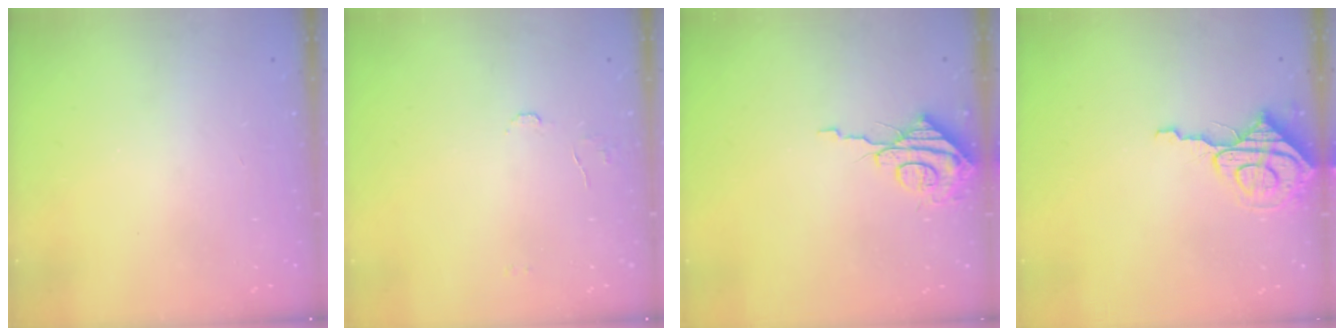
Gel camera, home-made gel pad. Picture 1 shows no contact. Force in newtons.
{"total": 5.2, "press": 5.2, "slide": 0.4}
{"total": 9.1, "press": 9.1, "slide": 0.7}
{"total": 7.9, "press": 7.9, "slide": 0.5}